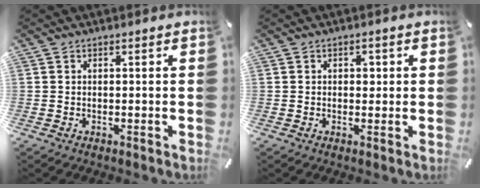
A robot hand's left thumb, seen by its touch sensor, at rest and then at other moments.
{"total": 1.9, "force": [0.2, 1.5, 1.2], "torque": [-0.001, -0.002, -0.004]}